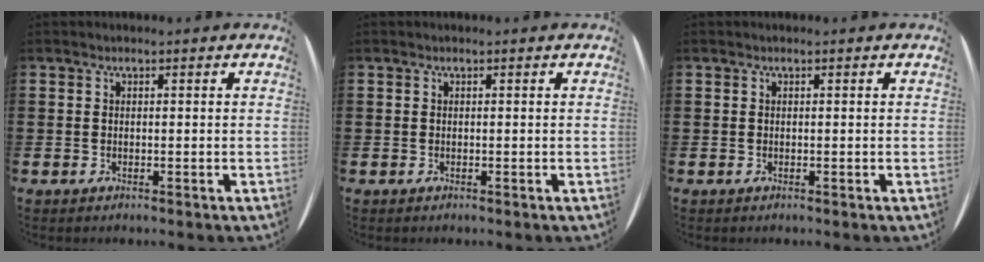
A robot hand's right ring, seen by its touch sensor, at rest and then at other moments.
{"total": 0.0}
{"total": 0.0}